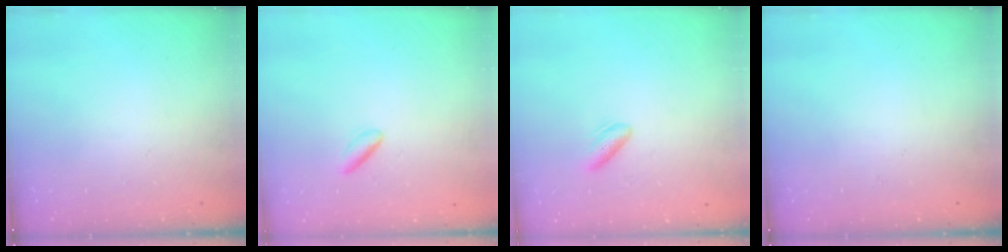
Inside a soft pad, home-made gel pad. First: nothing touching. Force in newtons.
{"total": 1.3, "press": 1.0, "slide": 0.8}
{"total": 2.4, "press": 2.2, "slide": 1.1}
{"total": 0.0}